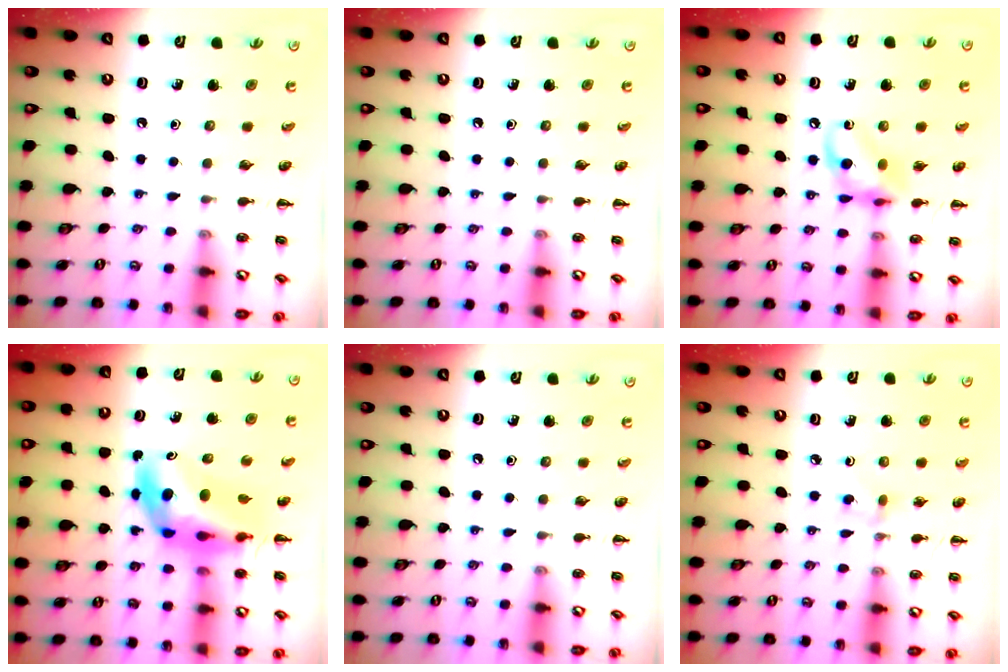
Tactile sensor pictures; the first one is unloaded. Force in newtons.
{"total": 0.0}
{"total": 11.2, "press": 11.1, "slide": 1.7}
{"total": 11.6, "press": 11.1, "slide": 3.3}
{"total": 0.0}
{"total": 3.5, "press": 3.2, "slide": 1.5}